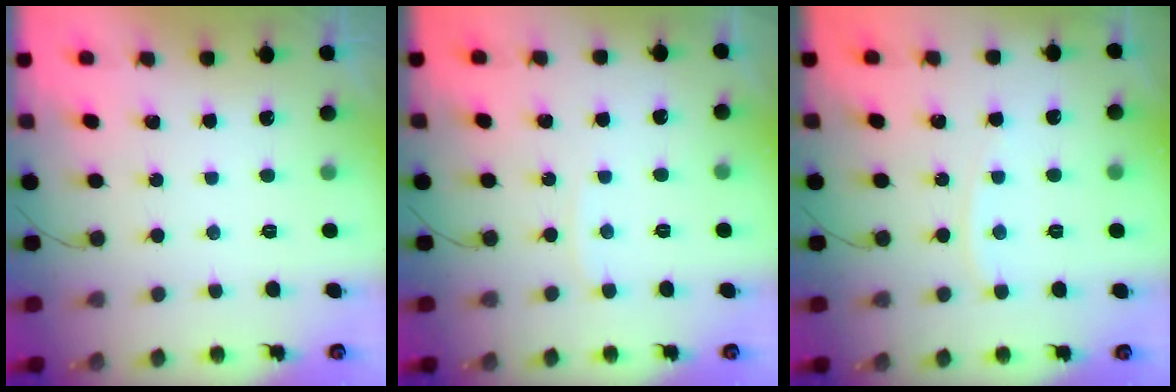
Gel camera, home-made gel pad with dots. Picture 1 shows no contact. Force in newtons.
{"total": 3.1, "press": 3.1, "slide": 0.2}
{"total": 2.9, "press": 2.9, "slide": 0.3}